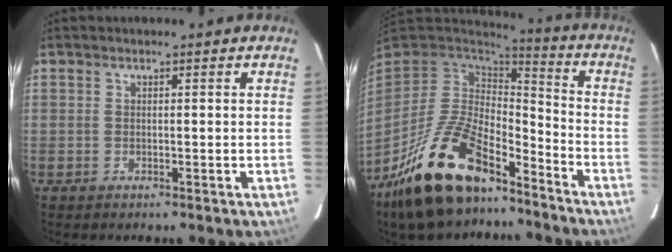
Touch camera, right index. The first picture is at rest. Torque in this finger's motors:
{"motor_torque": [0.72, -0.70, 1.05, 0.21]}